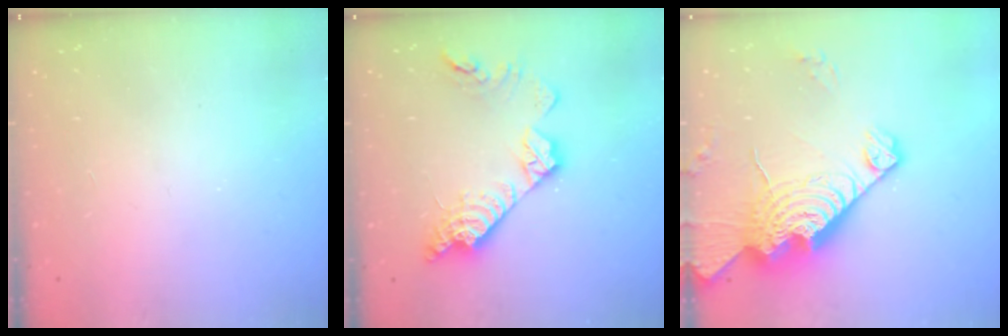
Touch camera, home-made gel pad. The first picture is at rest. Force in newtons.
{"total": 15.6, "press": 15.6, "slide": 0.9}
{"total": 21.7, "press": 21.6, "slide": 2.0}